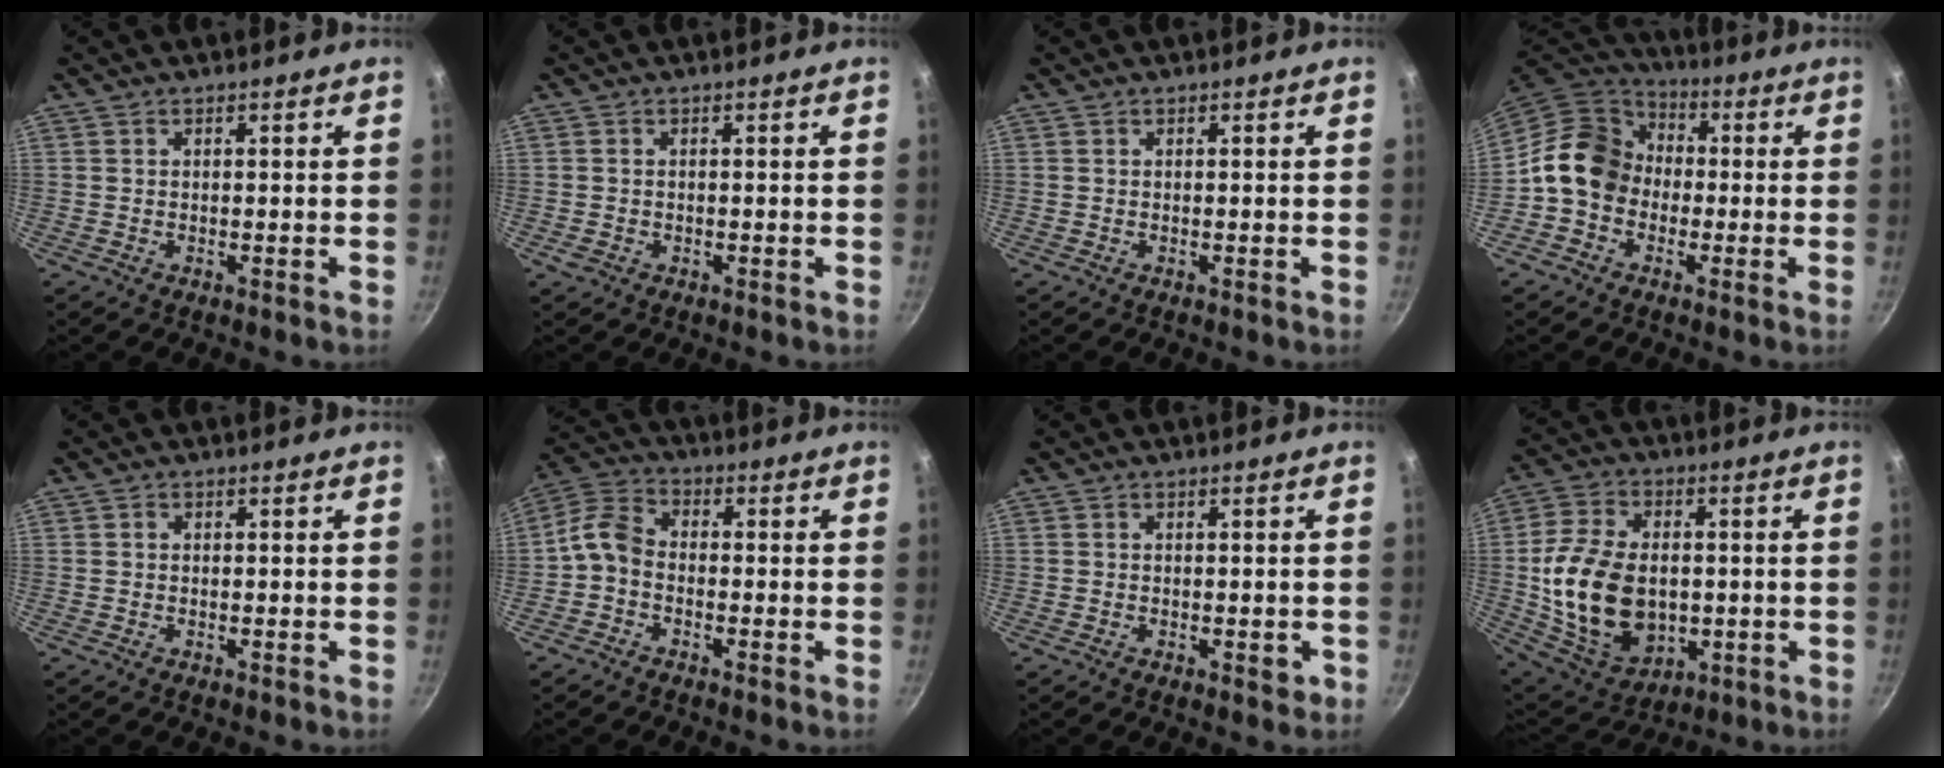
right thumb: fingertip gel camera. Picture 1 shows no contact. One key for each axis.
{"total": 1.2, "fx": -0.4, "fy": 0.9, "fz": 0.6, "tx": -0.011, "ty": -0.001, "tz": -0.008}
{"total": 0.0}
{"total": 12.1, "fx": -1.0, "fy": 10.2, "fz": 6.4, "tx": -0.072, "ty": 0.035, "tz": -0.040}
{"total": 0.6, "fx": 0.0, "fy": 0.5, "fz": 0.2, "tx": -0.003, "ty": 0.004, "tz": 0.000}
{"total": 6.0, "fx": -2.0, "fy": 4.2, "fz": 3.8, "tx": -0.080, "ty": 0.039, "tz": -0.057}
{"total": 2.0, "fx": -0.6, "fy": 1.2, "fz": 1.5, "tx": -0.013, "ty": 0.001, "tz": -0.010}
{"total": 18.1, "fx": -0.9, "fy": 12.6, "fz": 13.0, "tx": -0.212, "ty": -0.006, "tz": 0.006}